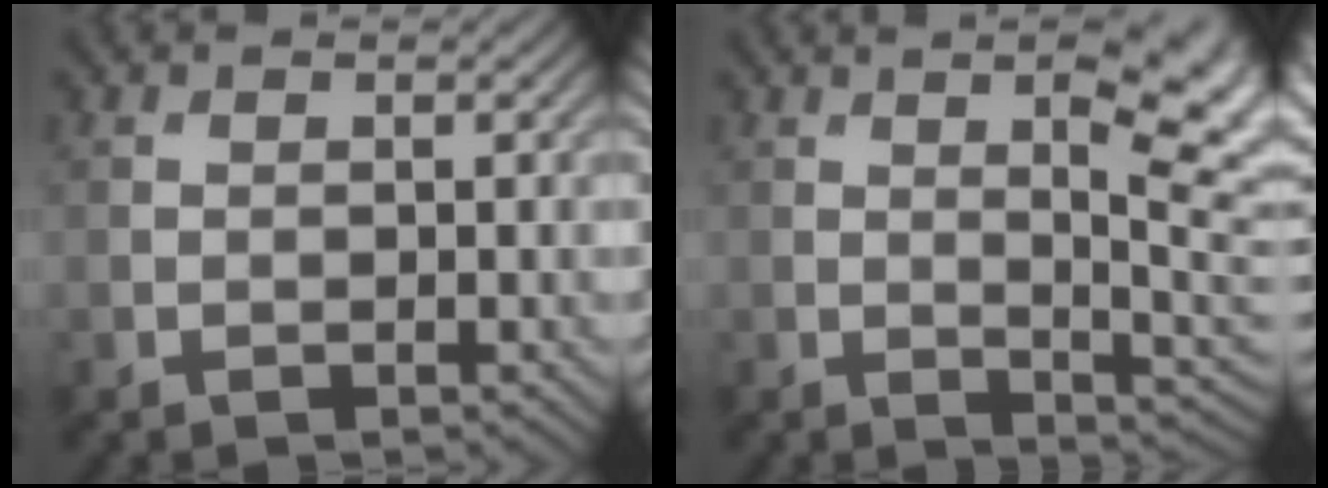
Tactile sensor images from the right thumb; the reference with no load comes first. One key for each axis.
{"total": 10.5, "fx": 3.4, "fy": 3.3, "fz": 9.4, "tx": -0.130, "ty": 0.011, "tz": 0.053}